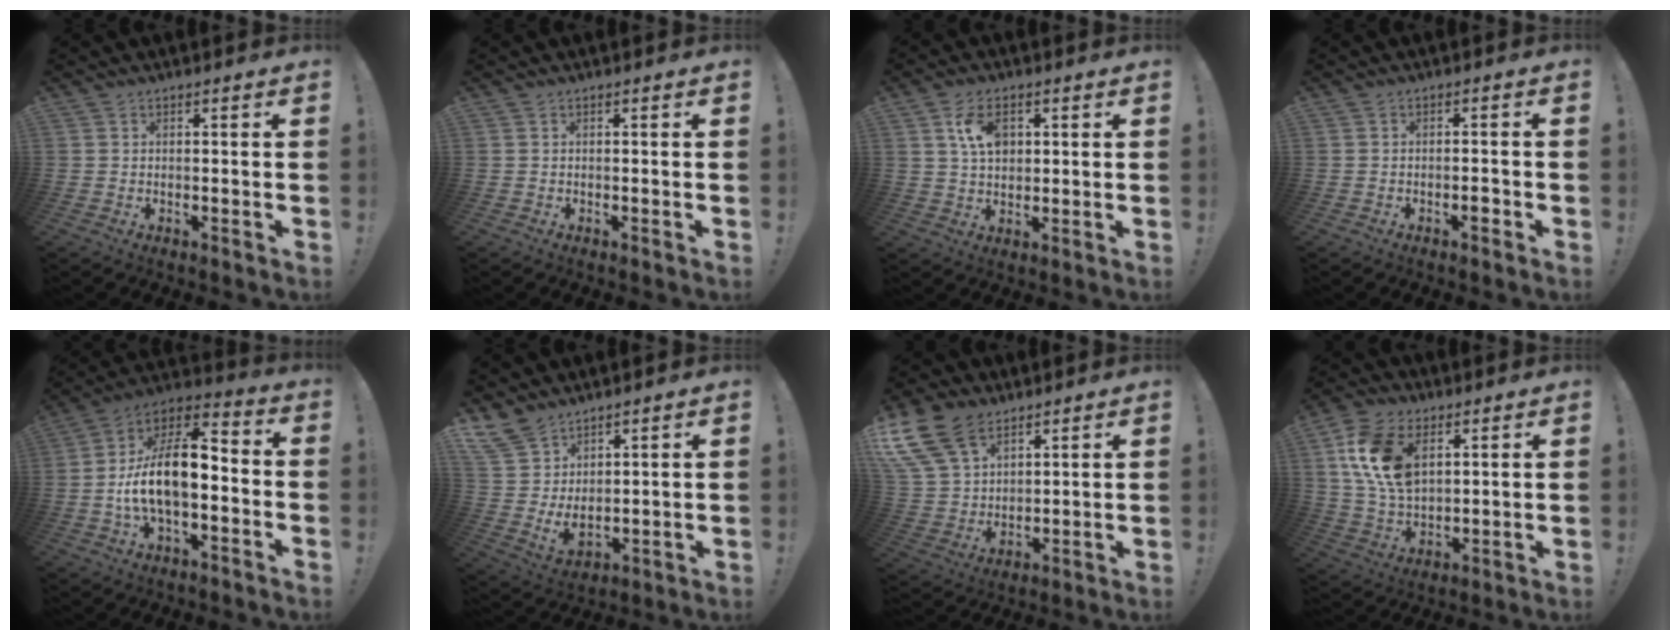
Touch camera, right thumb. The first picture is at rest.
{"total": 0.0}
{"total": 8.3, "force": [2.9, 5.3, 5.6], "torque": [-0.084, -0.001, 0.054]}
{"total": 1.8, "force": [-1.2, 0.5, 1.3], "torque": [-0.008, 0.003, -0.022]}
{"total": 15.6, "force": [-2.6, 7.4, 13.5], "torque": [-0.244, 0.012, -0.039]}
{"total": 9.1, "force": [6.6, 5.1, 3.6], "torque": [-0.085, -0.057, 0.133]}
{"total": 16.7, "force": [9.9, 10.2, 8.7], "torque": [-0.176, -0.056, 0.189]}
{"total": 16.5, "force": [6.2, 10.6, 11.0], "torque": [-0.204, -0.015, 0.119]}